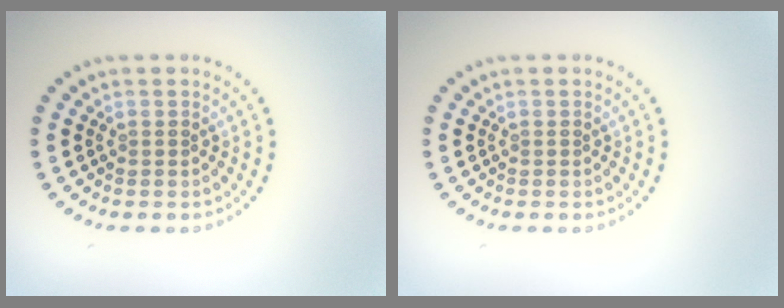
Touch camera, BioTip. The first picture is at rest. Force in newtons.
{"total": 0.0}